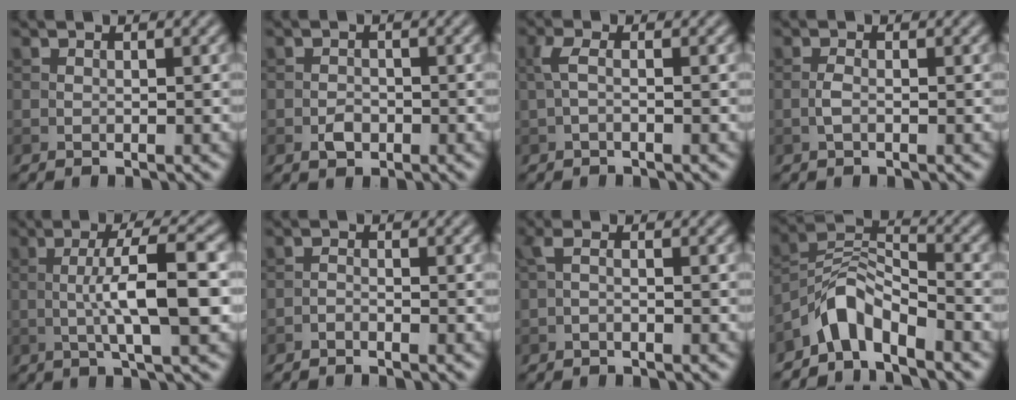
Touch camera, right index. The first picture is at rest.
{"total": 1.4, "force": [-0.6, 1.0, 0.8], "torque": [-0.012, 0.001, -0.012]}
{"total": 1.7, "force": [-0.3, 0.5, 1.5], "torque": [-0.038, 0.004, -0.010]}
{"total": 1.1, "force": [-0.5, 0.4, 0.9], "torque": [-0.021, 0.001, -0.012]}
{"total": 7.0, "force": [-0.4, 1.3, 6.9], "torque": [-0.115, 0.009, -0.008]}
{"total": 1.0, "force": [-0.9, 0.2, 0.4], "torque": [-0.011, 0.002, -0.020]}
{"total": 1.4, "force": [-0.4, 0.3, 1.3], "torque": [-0.032, 0.001, -0.012]}
{"total": 4.8, "force": [-3.9, 1.6, 2.4], "torque": [-0.034, 0.009, -0.084]}